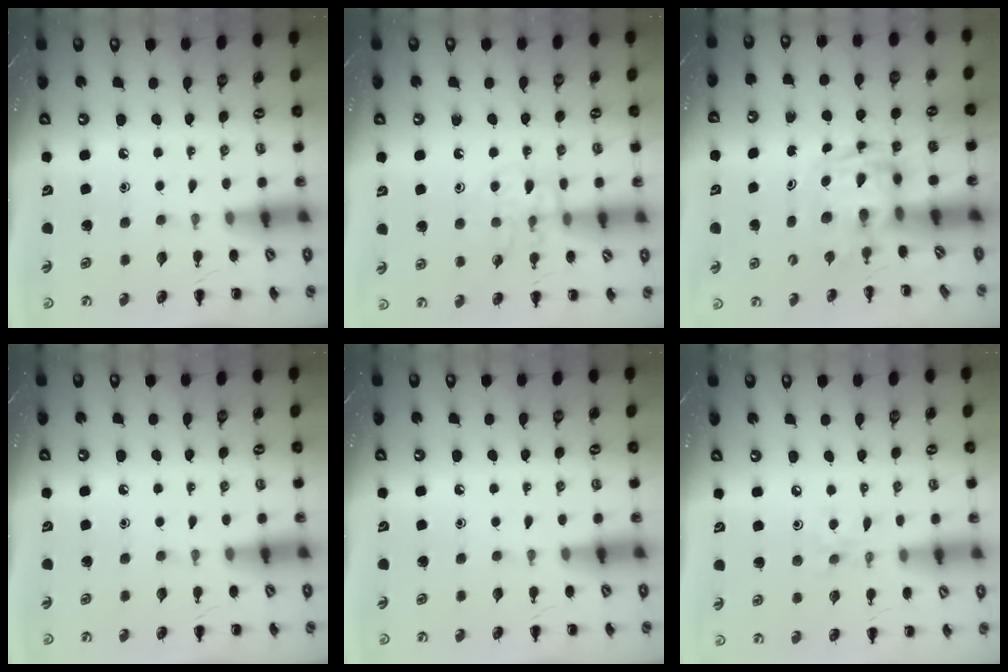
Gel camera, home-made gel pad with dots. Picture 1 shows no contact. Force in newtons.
{"total": 11.7, "press": 11.7, "slide": 0.8}
{"total": 2.8, "press": 2.8, "slide": 0.5}
{"total": 0.0}
{"total": 0.0}
{"total": 3.6, "press": 3.5, "slide": 0.9}